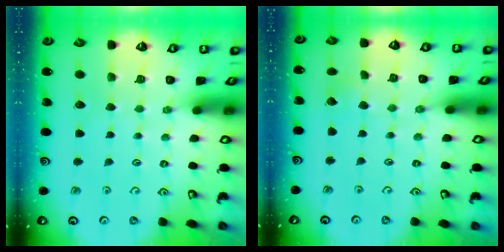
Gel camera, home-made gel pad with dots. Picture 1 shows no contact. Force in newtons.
{"total": 2.7, "press": 2.7, "slide": 0.2}